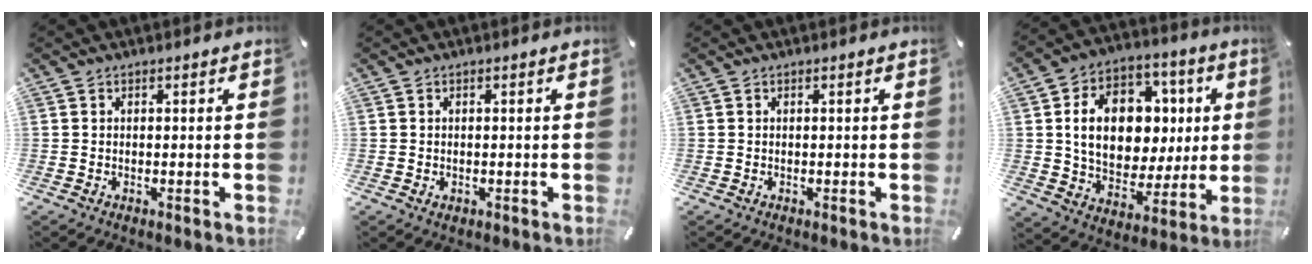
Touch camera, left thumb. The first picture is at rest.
{"total": 0.5, "force": [-0.1, 0.5, 0.2], "torque": [-0.004, 0.003, -0.003]}
{"total": 0.0}
{"total": 17.8, "force": [3.0, 13.7, 11.0], "torque": [-0.187, -0.004, 0.066]}